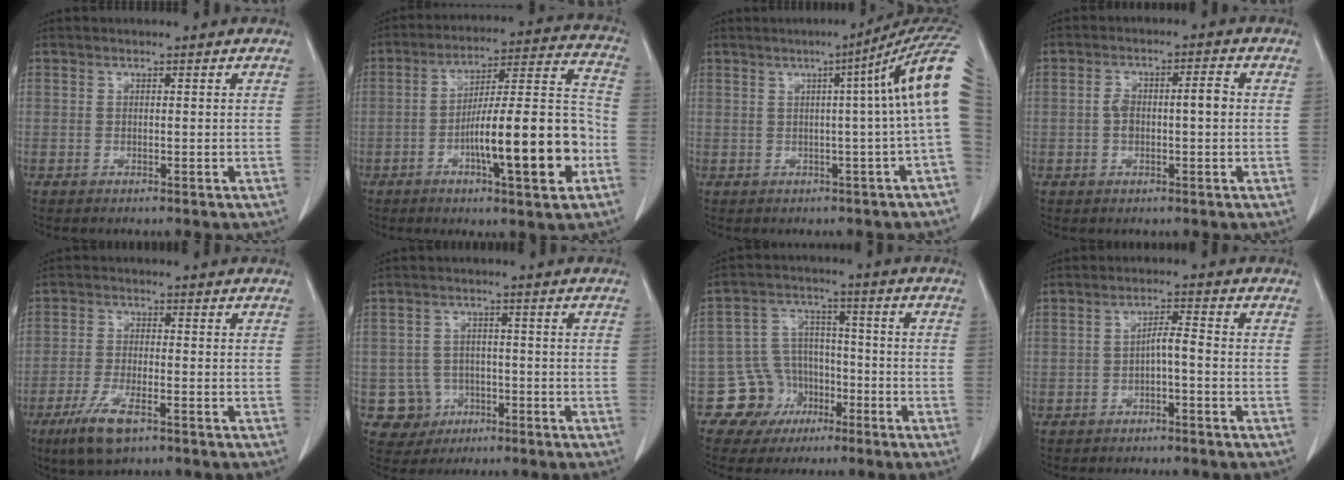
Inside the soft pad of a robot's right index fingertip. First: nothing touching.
{"total": 17.5, "force": [-5.5, 2.3, 16.4], "torque": [-0.257, 0.014, -0.081]}
{"total": 10.5, "force": [2.2, -1.8, 10.1], "torque": [-0.107, 0.030, 0.020]}
{"total": 5.0, "force": [-0.1, 1.8, 4.7], "torque": [-0.095, 0.024, -0.002]}
{"total": 6.7, "force": [-4.0, 1.6, 5.2], "torque": [-0.108, -0.014, -0.068]}
{"total": 5.1, "force": [-1.6, 4.9, 0.1], "torque": [0.005, 0.012, -0.019]}
{"total": 8.2, "force": [-4.1, 7.1, 0.3], "torque": [0.009, 0.031, -0.059]}
{"total": 2.9, "force": [-1.0, 0.4, 2.6], "torque": [-0.045, 0.009, -0.018]}